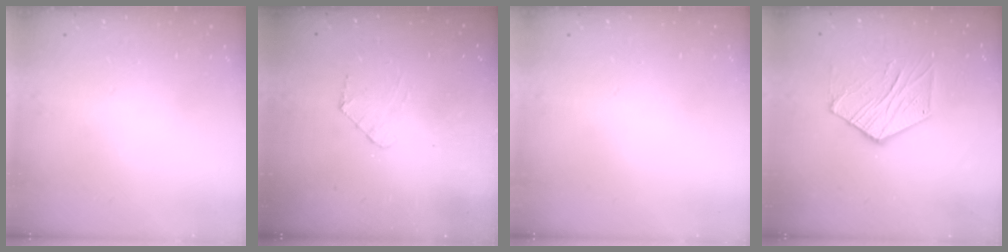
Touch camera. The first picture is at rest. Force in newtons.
{"total": 3.6, "press": 3.6, "slide": 0.3}
{"total": 0.0}
{"total": 10.0, "press": 10.0, "slide": 0.7}